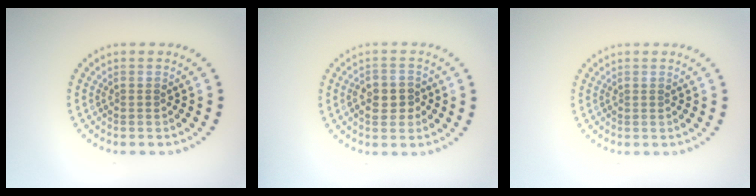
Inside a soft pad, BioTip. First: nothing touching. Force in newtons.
{"total": 2.8, "press": 2.7, "slide": 0.6}
{"total": 0.0}